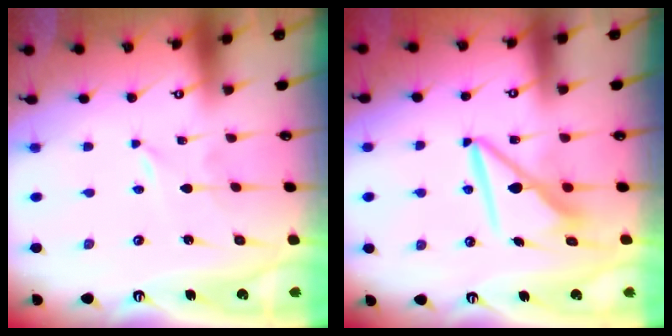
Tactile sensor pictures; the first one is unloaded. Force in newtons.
{"total": 9.0, "press": 8.9, "slide": 1.0}